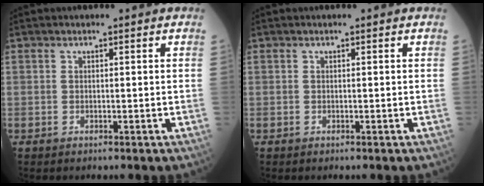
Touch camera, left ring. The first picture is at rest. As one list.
[{"total": 0.0}]